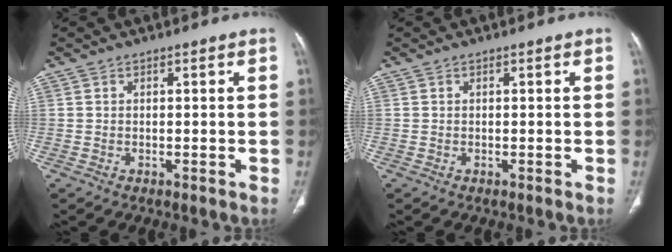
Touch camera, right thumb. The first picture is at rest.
{"total": 0.0}